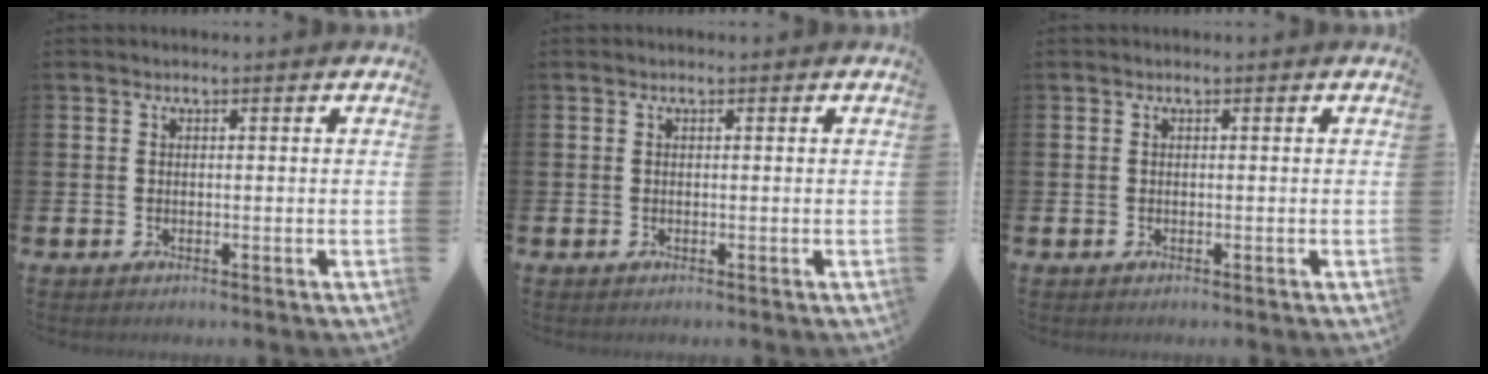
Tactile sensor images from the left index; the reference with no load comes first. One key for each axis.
{"total": 0.0}
{"total": 0.0}